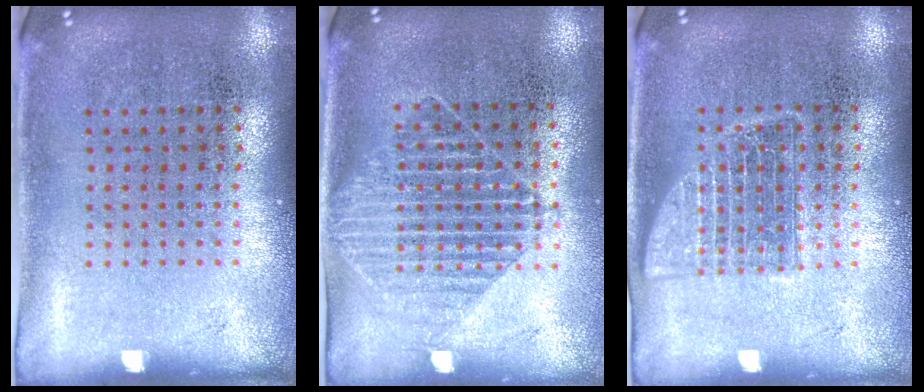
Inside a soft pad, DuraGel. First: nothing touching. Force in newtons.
{"total": 1.5, "press": 1.3, "slide": 0.8}
{"total": 1.2, "press": 1.2, "slide": 0.2}